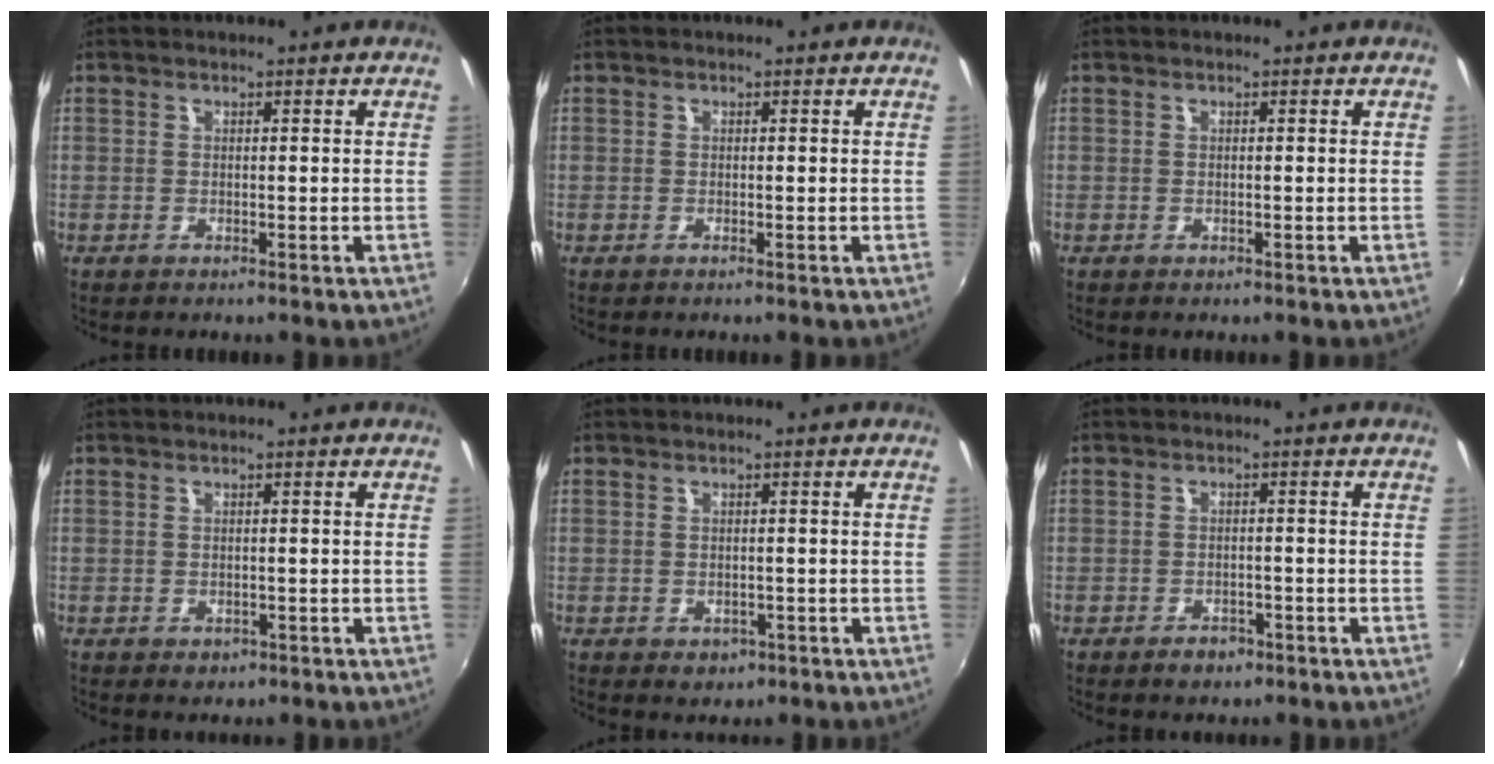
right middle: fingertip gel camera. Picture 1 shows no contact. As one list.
[{"total": 0.0}, {"total": 0.0}, {"total": 1.5, "force": [-0.6, 1.3, 0.6], "torque": [-0.013, -0.005, -0.005]}, {"total": 2.6, "force": [-0.9, 2.1, 1.2], "torque": [-0.025, -0.005, -0.006]}, {"total": 3.1, "force": [-2.0, 2.0, 1.2], "torque": [-0.030, -0.002, -0.026]}]